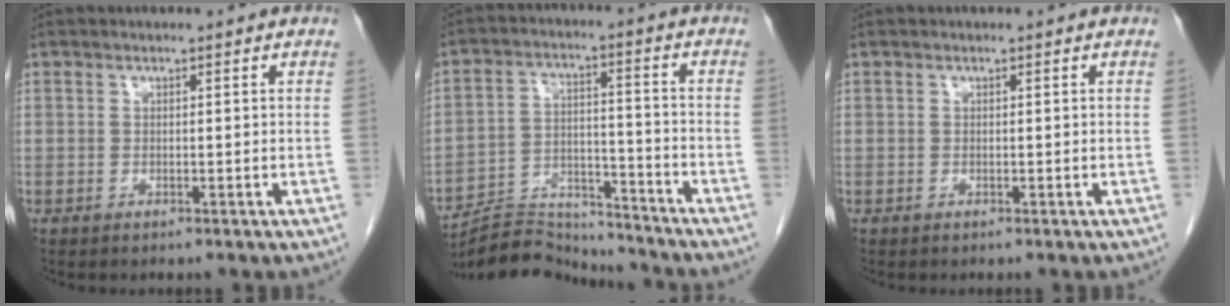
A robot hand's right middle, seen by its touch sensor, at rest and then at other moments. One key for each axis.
{"total": 11.2, "fx": -11.2, "fy": 1.0, "fz": 0.5, "tx": -0.009, "ty": 0.021, "tz": -0.195}
{"total": 0.0}